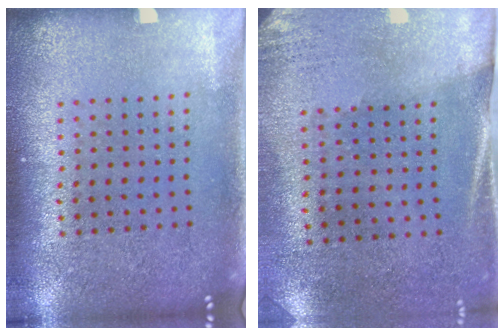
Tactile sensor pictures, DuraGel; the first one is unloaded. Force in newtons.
{"total": 2.6, "press": 2.3, "slide": 1.3}